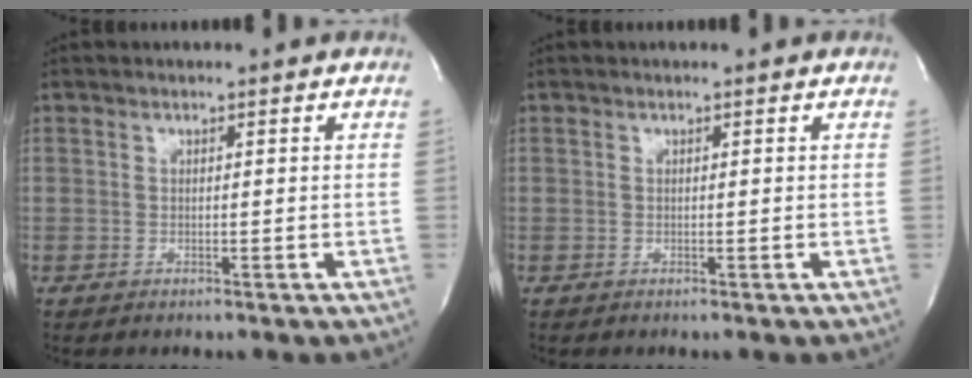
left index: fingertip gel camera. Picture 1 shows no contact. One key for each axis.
{"total": 0.0}